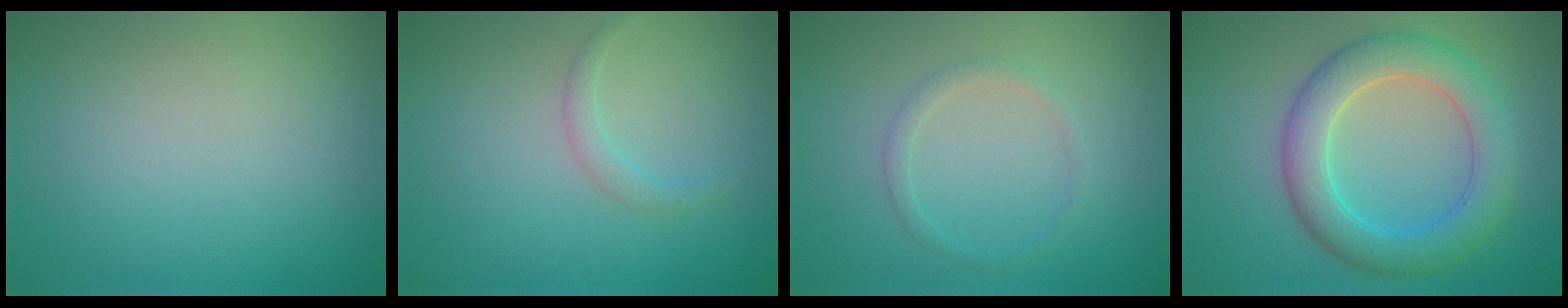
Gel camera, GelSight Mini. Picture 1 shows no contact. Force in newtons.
{"total": 1.1, "press": 1.1, "slide": 0.1}
{"total": 1.2, "press": 1.2, "slide": 0.0}
{"total": 6.1, "press": 6.0, "slide": 0.2}